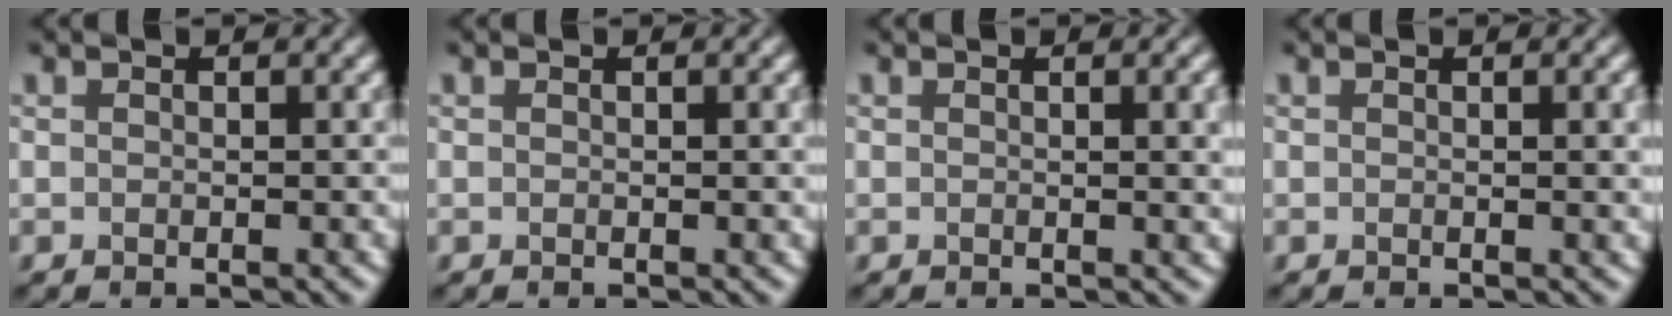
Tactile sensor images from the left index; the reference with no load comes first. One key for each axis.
{"total": 0.6, "fx": 0.1, "fy": 0.1, "fz": 0.5, "tx": -0.005, "ty": 0.001, "tz": 0.001}
{"total": 2.5, "fx": 0.5, "fy": 0.8, "fz": 2.3, "tx": -0.021, "ty": 0.003, "tz": 0.004}
{"total": 1.7, "fx": 0.3, "fy": 0.5, "fz": 1.6, "tx": -0.016, "ty": 0.002, "tz": 0.002}